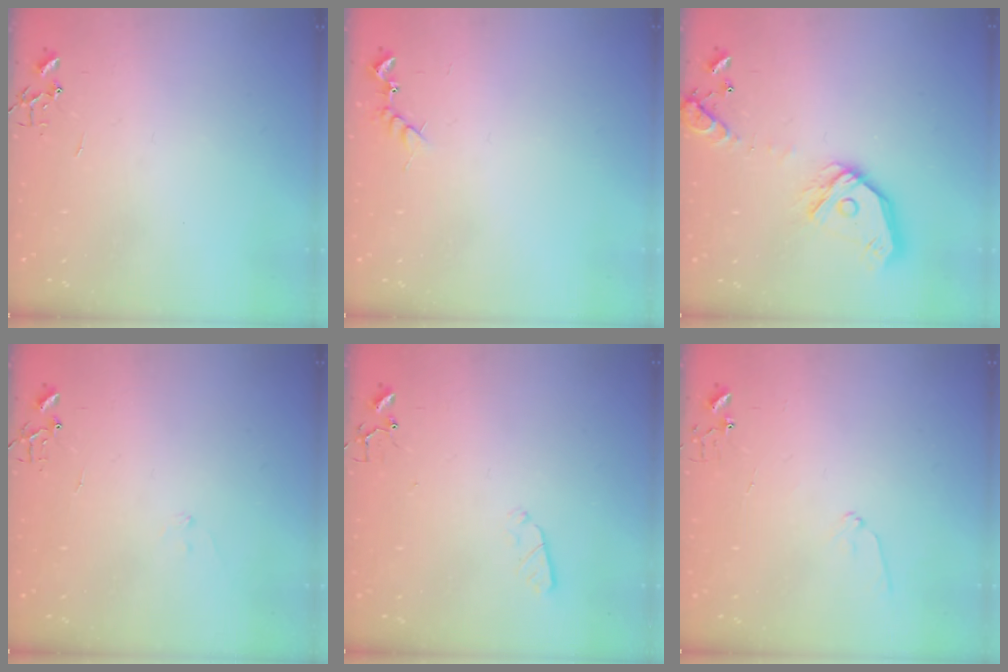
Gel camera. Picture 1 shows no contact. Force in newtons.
{"total": 6.0, "press": 6.0, "slide": 0.6}
{"total": 15.9, "press": 15.7, "slide": 2.2}
{"total": 7.0, "press": 7.0, "slide": 0.7}
{"total": 2.9, "press": 2.8, "slide": 0.5}
{"total": 6.5, "press": 6.5, "slide": 0.6}